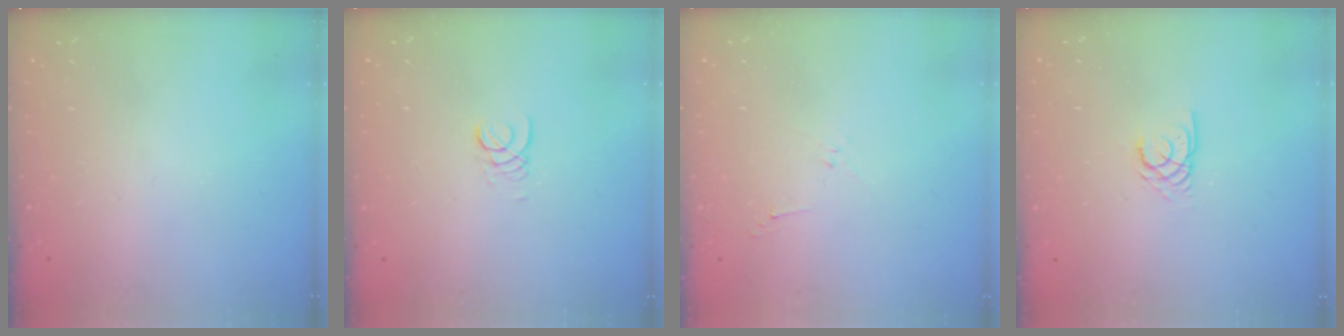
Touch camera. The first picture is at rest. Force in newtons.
{"total": 1.4, "press": 1.4, "slide": 0.2}
{"total": 2.8, "press": 2.7, "slide": 0.6}
{"total": 2.7, "press": 2.7, "slide": 0.1}